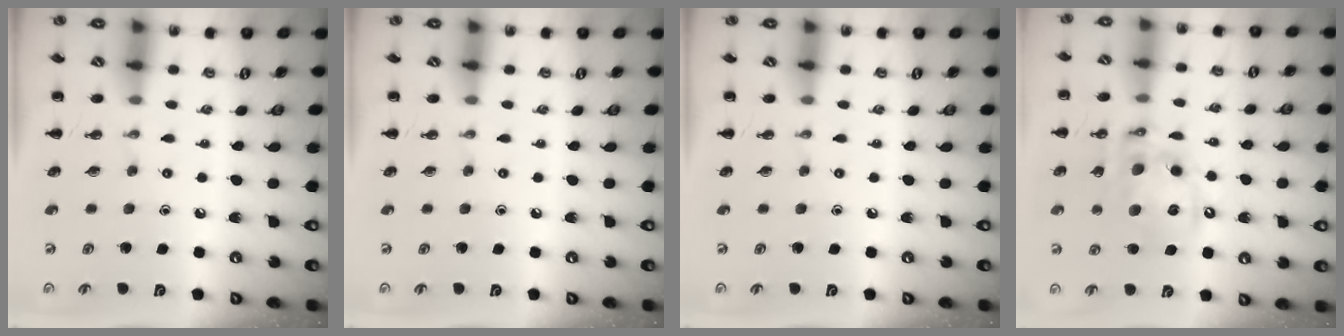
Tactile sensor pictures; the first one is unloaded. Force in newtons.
{"total": 0.0}
{"total": 0.0}
{"total": 14.0, "press": 13.5, "slide": 3.5}